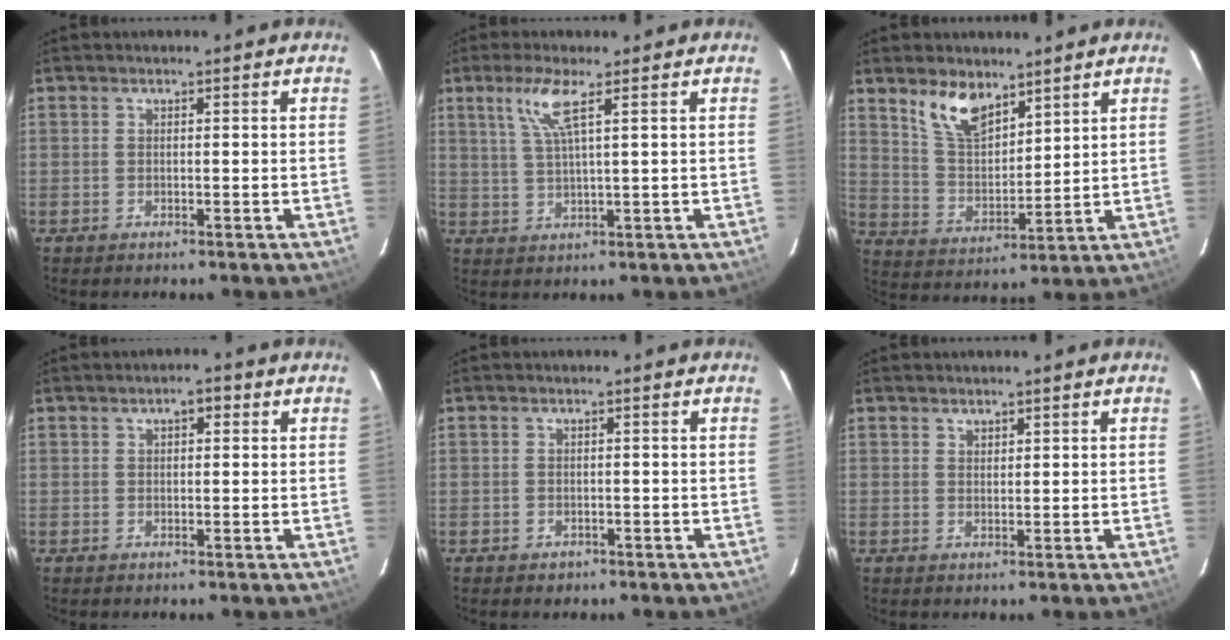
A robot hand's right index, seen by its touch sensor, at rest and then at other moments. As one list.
[{"total": 5.6, "force": [2.8, 0.1, 4.8], "torque": [-0.100, 0.002, 0.061]}, {"total": 9.5, "force": [6.6, 4.3, 5.3], "torque": [-0.097, 0.008, 0.135]}, {"total": 2.3, "force": [0.9, 1.3, 1.7], "torque": [-0.024, 0.011, 0.012]}, {"total": 1.7, "force": [-0.9, 1.4, 0.4], "torque": [-0.008, 0.000, -0.009]}, {"total": 1.2, "force": [1.0, 0.7, 0.1], "torque": [-0.001, 0.002, 0.017]}]